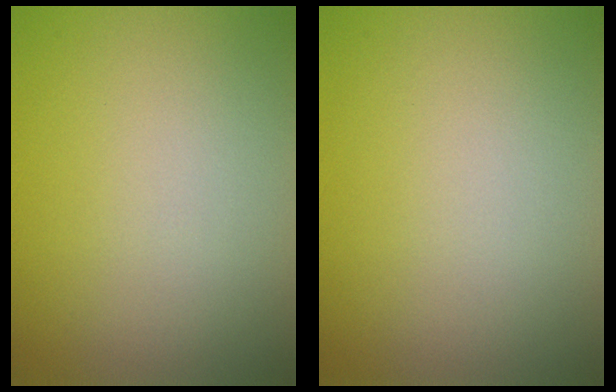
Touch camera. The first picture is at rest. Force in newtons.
{"total": 0.0}